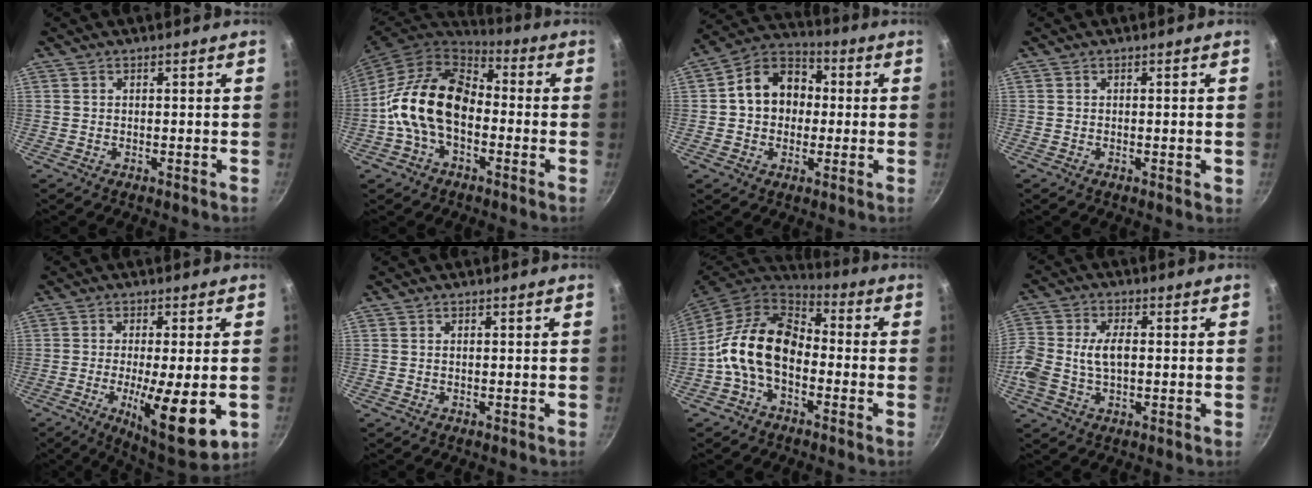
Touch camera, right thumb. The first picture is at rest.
{"total": 15.9, "force": [-2.1, 10.8, 11.5], "torque": [-0.181, 0.040, -0.056]}
{"total": 12.4, "force": [0.7, 10.0, 7.3], "torque": [-0.081, 0.028, -0.010]}
{"total": 1.2, "force": [-0.1, 0.4, 1.1], "torque": [-0.014, 0.001, -0.002]}
{"total": 14.6, "force": [-3.4, 3.8, 13.7], "torque": [-0.205, -0.009, -0.046]}
{"total": 0.0}
{"total": 14.1, "force": [-2.5, 9.5, 10.2], "torque": [-0.161, 0.040, -0.066]}
{"total": 9.8, "force": [-0.4, 6.1, 7.7], "torque": [-0.160, 0.022, -0.019]}